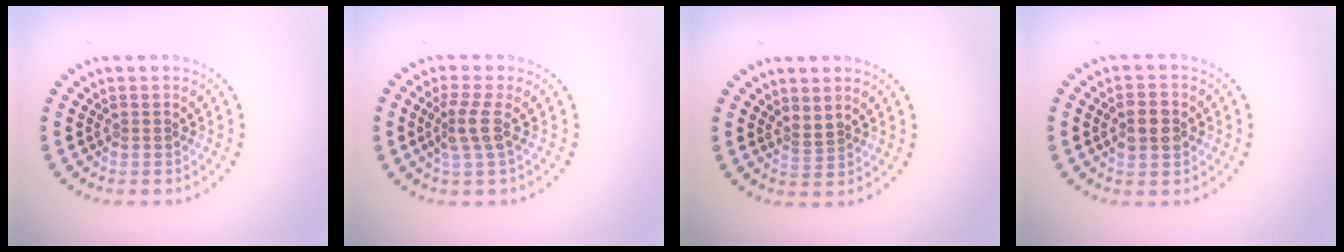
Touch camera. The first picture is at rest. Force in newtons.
{"total": 2.3, "press": 1.7, "slide": 1.6}
{"total": 1.2, "press": 0.6, "slide": 1.0}
{"total": 2.9, "press": 2.9, "slide": 0.2}